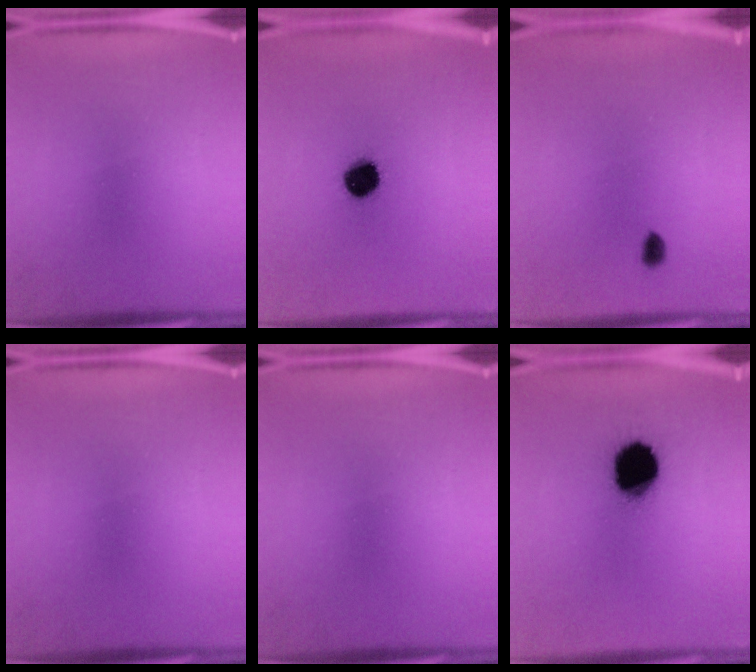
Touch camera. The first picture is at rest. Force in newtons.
{"total": 9.5}
{"total": 2.1}
{"total": 0.0}
{"total": 0.0}
{"total": 16.7}